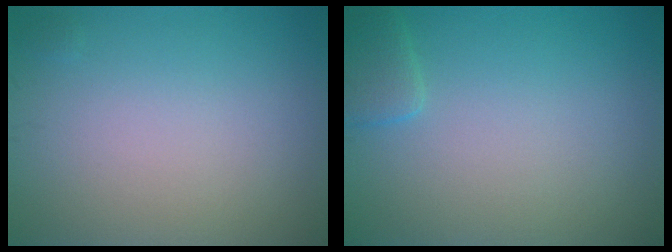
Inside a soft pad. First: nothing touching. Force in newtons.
{"total": 1.7, "press": 1.7, "slide": 0.2}